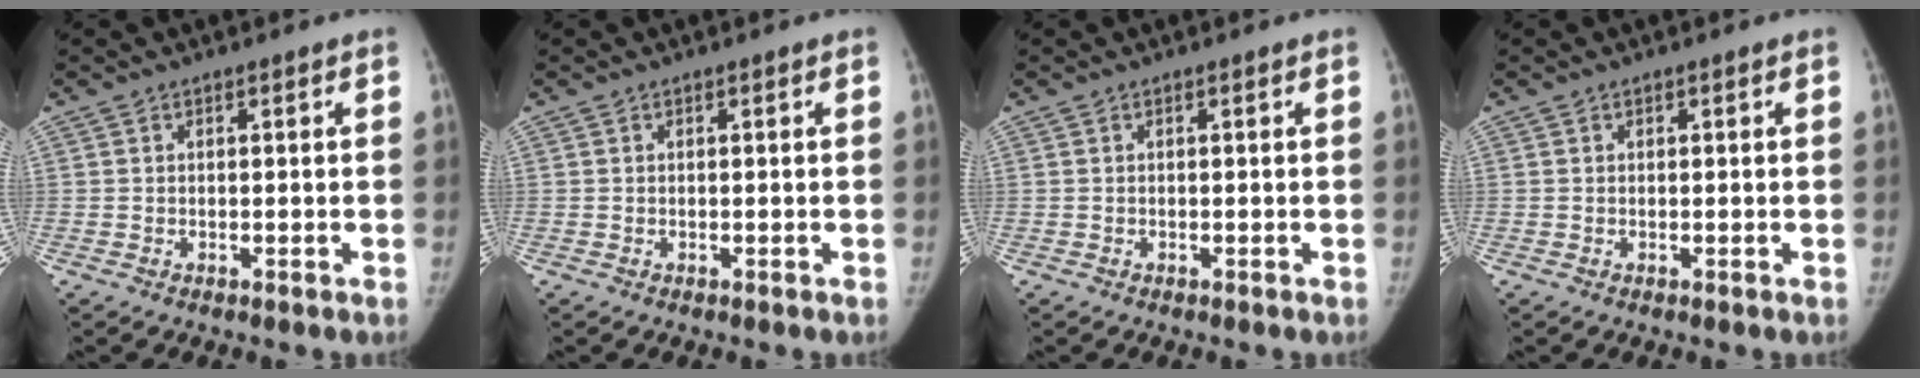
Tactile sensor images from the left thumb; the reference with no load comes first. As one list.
[{"total": 0.0}, {"total": 0.0}, {"total": 0.0}]